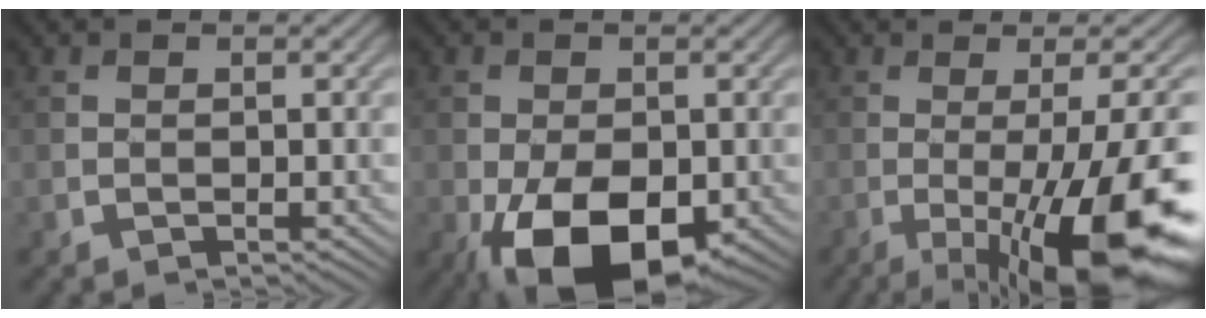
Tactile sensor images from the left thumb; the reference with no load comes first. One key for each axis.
{"total": 11.6, "fx": -4.6, "fy": 6.4, "fz": 8.5, "tx": -0.149, "ty": -0.035, "tz": -0.068}
{"total": 17.7, "fx": -5.8, "fy": 4.5, "fz": 16.1, "tx": -0.193, "ty": -0.006, "tz": -0.083}